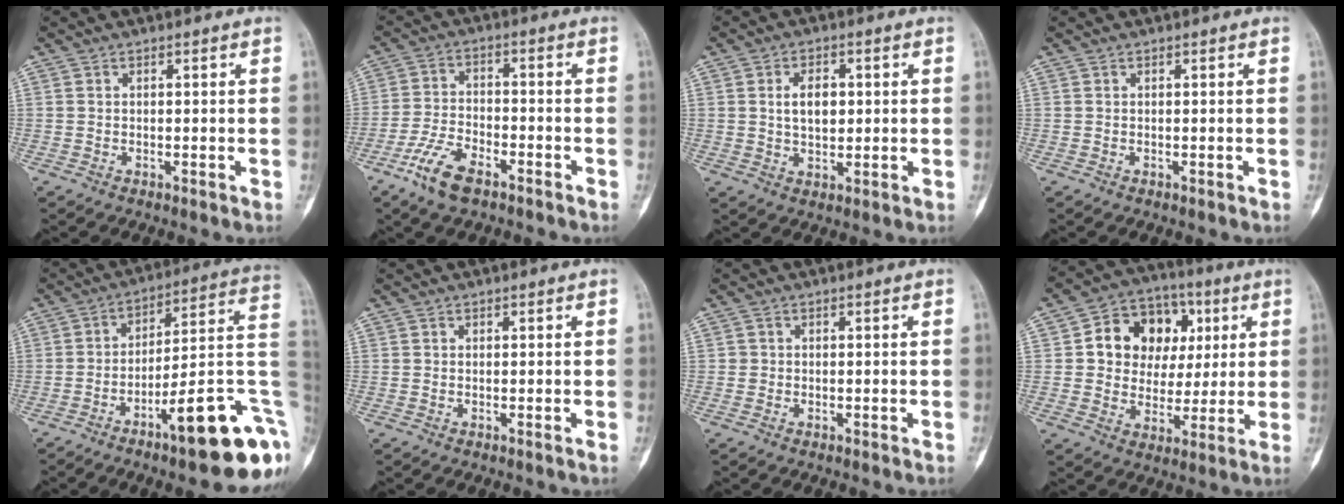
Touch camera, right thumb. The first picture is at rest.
{"total": 8.6, "force": [-5.5, 3.5, 5.5], "torque": [-0.120, 0.022, -0.106]}
{"total": 5.8, "force": [1.0, 3.7, 4.3], "torque": [-0.052, -0.001, 0.018]}
{"total": 0.0}
{"total": 21.2, "force": [-7.9, 4.8, 19.1], "torque": [-0.198, 0.059, -0.104]}
{"total": 0.0}
{"total": 0.8, "force": [-0.1, 0.8, 0.0], "torque": [0.008, 0.007, -0.004]}
{"total": 15.0, "force": [3.5, 12.1, 8.2], "torque": [-0.081, 0.012, 0.058]}